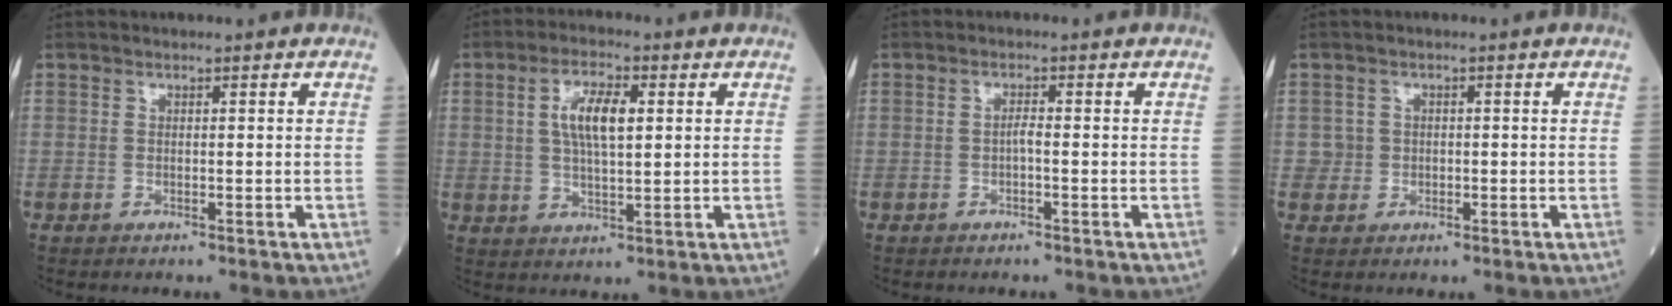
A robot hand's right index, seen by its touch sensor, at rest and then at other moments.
{"total": 6.9, "force": [1.7, 2.0, 6.3], "torque": [-0.125, 0.008, 0.036]}
{"total": 1.1, "force": [-0.3, 0.1, 1.1], "torque": [-0.020, 0.003, -0.005]}
{"total": 1.8, "force": [0.0, 1.8, -0.1], "torque": [0.007, 0.007, 0.001]}